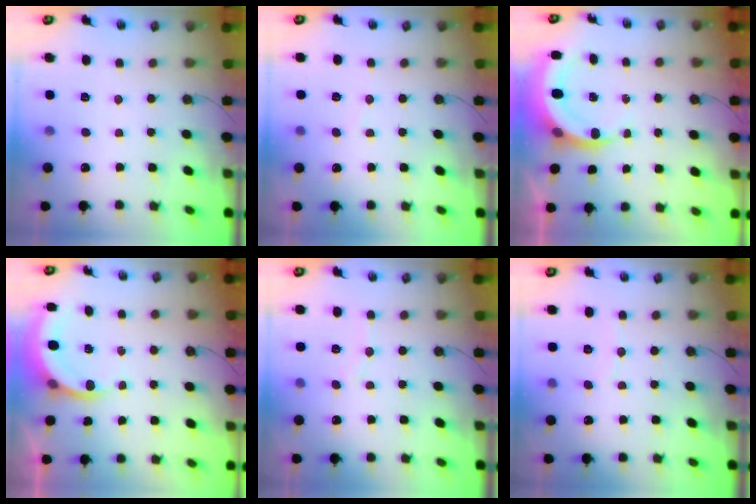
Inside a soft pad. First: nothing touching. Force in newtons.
{"total": 2.9, "press": 2.7, "slide": 1.1}
{"total": 7.0, "press": 6.9, "slide": 1.0}
{"total": 4.5, "press": 4.5, "slide": 0.5}
{"total": 5.5, "press": 5.4, "slide": 0.8}
{"total": 3.5, "press": 3.5, "slide": 0.4}